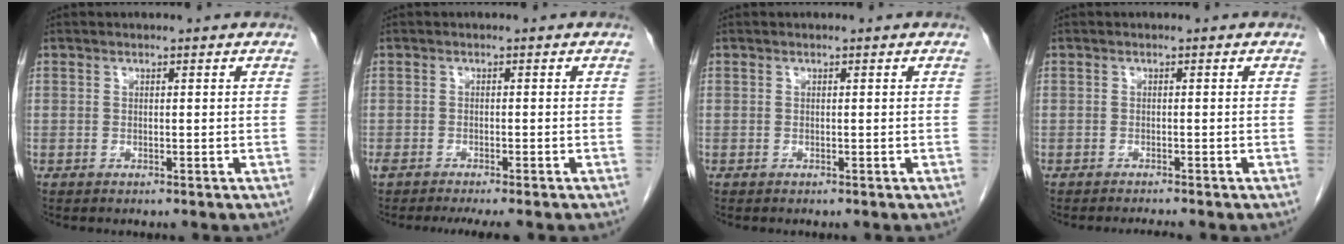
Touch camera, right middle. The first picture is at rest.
{"total": 6.8, "force": [-5.6, 0.9, 3.6], "torque": [-0.051, -0.007, -0.085]}
{"total": 0.0}
{"total": 1.4, "force": [-1.3, -0.5, 0.3], "torque": [-0.006, -0.004, -0.021]}